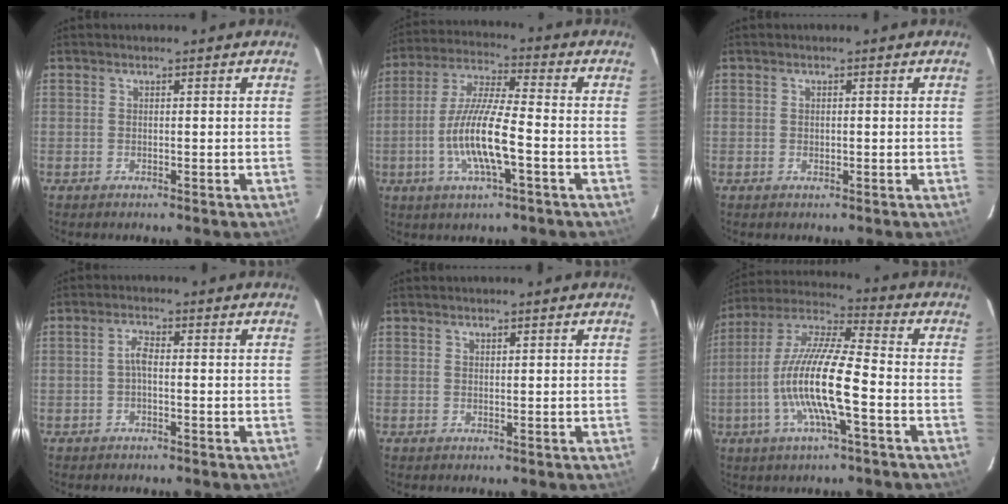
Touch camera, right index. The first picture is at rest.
{"total": 12.1, "force": [-3.6, 1.8, 11.5], "torque": [-0.235, -0.002, -0.070]}
{"total": 0.6, "force": [-0.1, 0.5, 0.3], "torque": [-0.004, 0.002, 0.000]}
{"total": 2.0, "force": [-0.5, 0.7, 1.8], "torque": [-0.038, 0.008, -0.011]}
{"total": 0.6, "force": [0.5, 0.2, 0.2], "torque": [-0.003, 0.002, 0.009]}
{"total": 14.7, "force": [-4.0, 2.0, 14.0], "torque": [-0.275, 0.000, -0.084]}